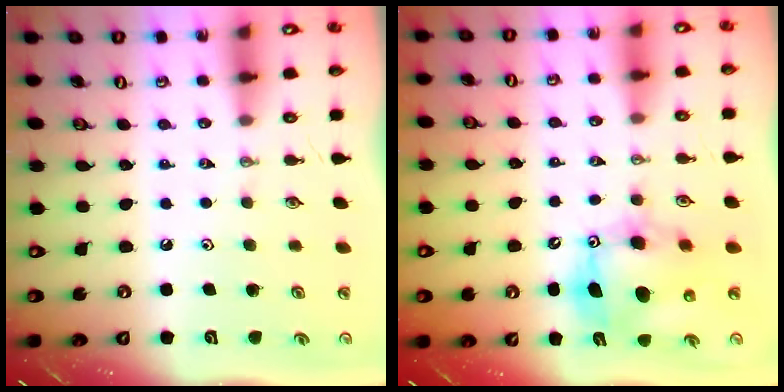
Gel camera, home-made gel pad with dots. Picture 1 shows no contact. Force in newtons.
{"total": 12.3, "press": 12.0, "slide": 2.7}